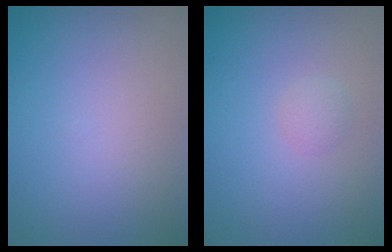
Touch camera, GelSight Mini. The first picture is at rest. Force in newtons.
{"total": 1.1, "press": 1.1, "slide": 0.0}